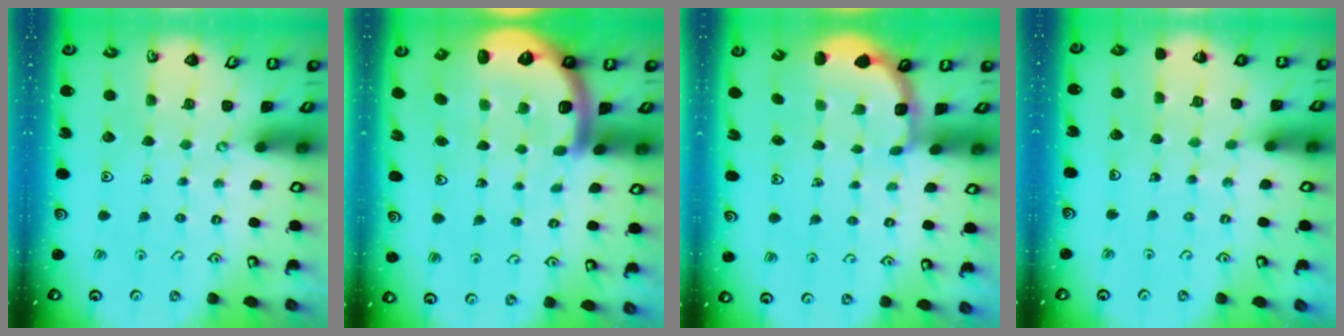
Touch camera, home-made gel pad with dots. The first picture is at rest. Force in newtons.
{"total": 7.9, "press": 7.6, "slide": 2.1}
{"total": 2.7, "press": 2.4, "slide": 1.4}
{"total": 2.4, "press": 2.4, "slide": 0.3}